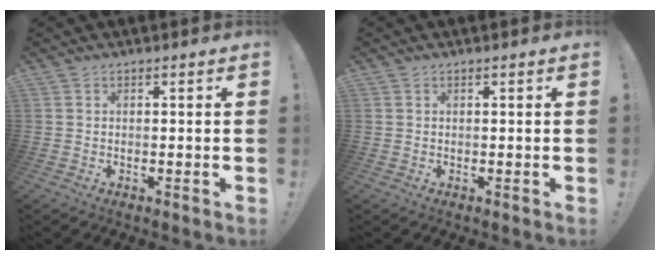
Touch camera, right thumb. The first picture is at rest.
{"total": 0.0}